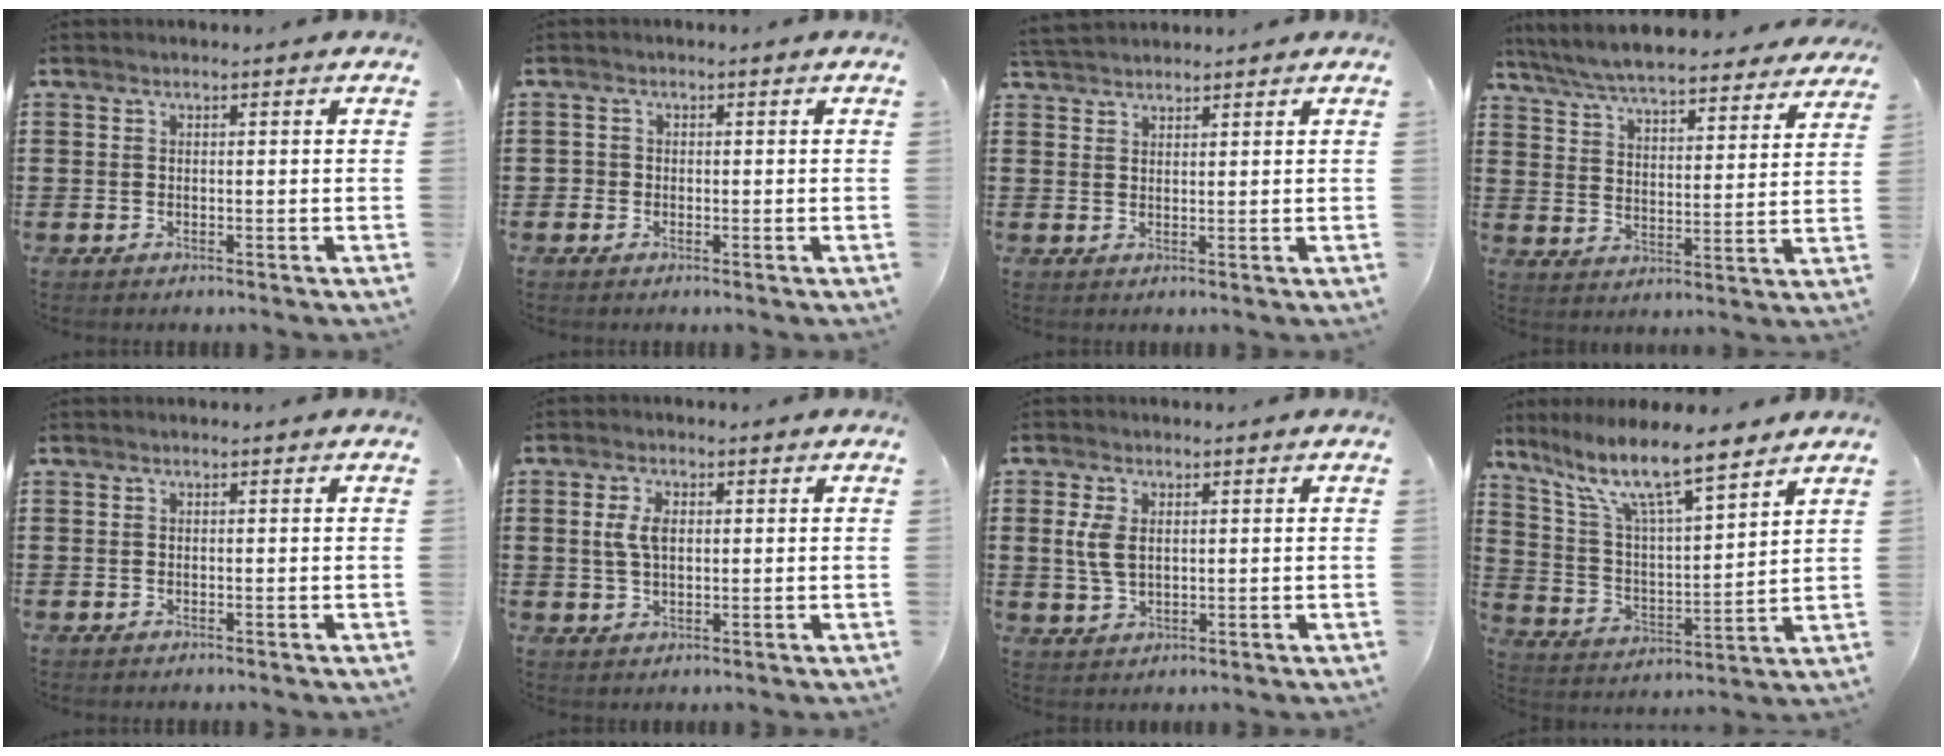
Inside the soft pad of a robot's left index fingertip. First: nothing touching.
{"total": 0.9, "force": [-0.3, 0.8, 0.2], "torque": [-0.006, 0.003, -0.007]}
{"total": 2.4, "force": [2.3, 0.4, 0.3], "torque": [-0.013, 0.000, 0.046]}
{"total": 6.8, "force": [6.6, 0.2, 1.8], "torque": [-0.063, -0.040, 0.116]}
{"total": 0.0}
{"total": 3.9, "force": [0.7, 2.1, 3.2], "torque": [-0.076, 0.007, 0.009]}
{"total": 4.5, "force": [0.9, 2.6, 3.5], "torque": [-0.090, 0.002, 0.012]}
{"total": 10.5, "force": [8.1, 2.0, 6.4], "torque": [-0.153, -0.041, 0.137]}